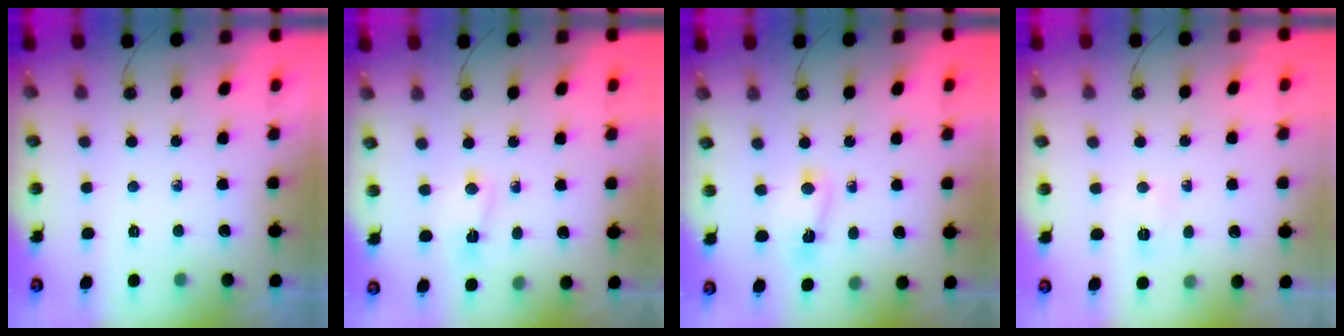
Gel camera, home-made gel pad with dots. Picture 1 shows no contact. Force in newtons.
{"total": 2.9, "press": 2.8, "slide": 0.7}
{"total": 2.4, "press": 2.3, "slide": 0.6}
{"total": 2.8, "press": 2.5, "slide": 1.2}